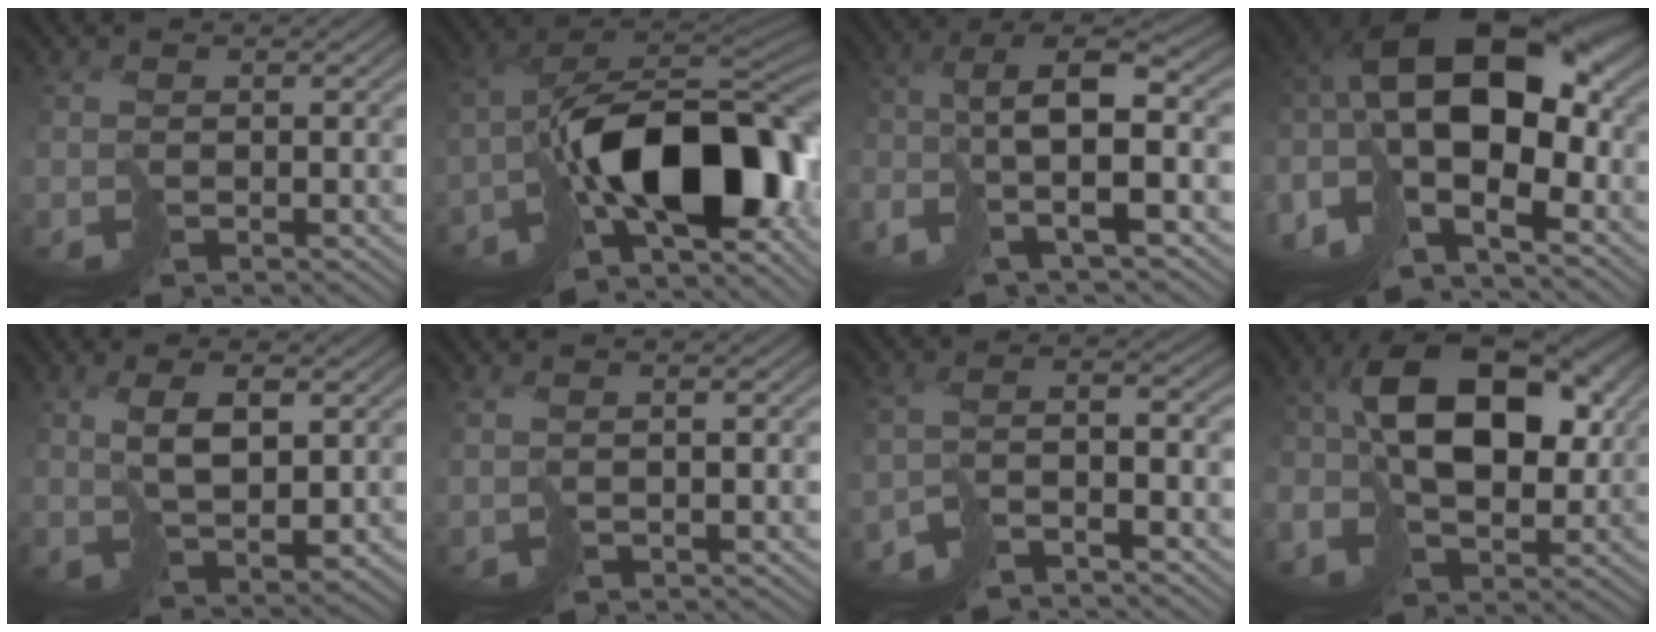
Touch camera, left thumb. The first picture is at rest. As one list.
[{"total": 17.4, "force": [-5.2, 8.8, 14.1], "torque": [-0.225, -0.016, -0.077]}, {"total": 9.9, "force": [-3.3, 2.7, 8.9], "torque": [-0.195, -0.005, -0.057]}, {"total": 17.5, "force": [0.1, 9.3, 14.9], "torque": [-0.307, -0.006, 0.018]}, {"total": 5.8, "force": [2.6, 2.1, 4.7], "torque": [-0.102, -0.003, 0.060]}, {"total": 2.3, "force": [0.8, 0.5, 2.1], "torque": [-0.051, -0.003, 0.021]}, {"total": 5.2, "force": [-4.3, 0.7, 2.9], "torque": [-0.063, -0.003, -0.082]}, {"total": 13.3, "force": [1.7, 8.2, 10.3], "torque": [-0.176, 0.015, 0.028]}]